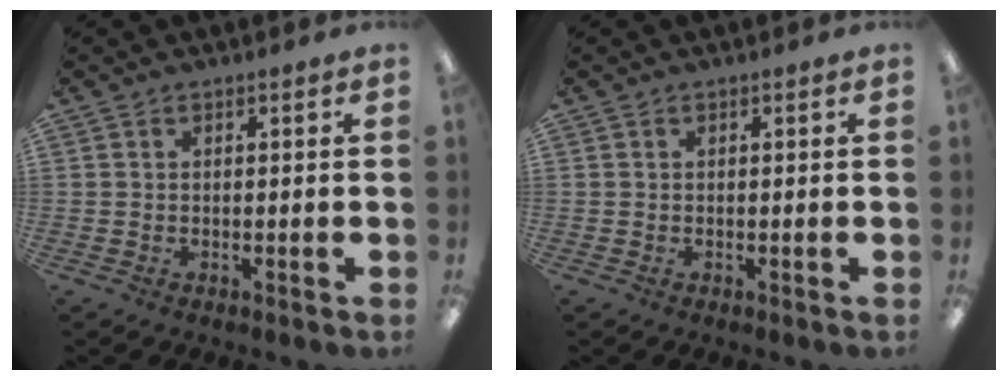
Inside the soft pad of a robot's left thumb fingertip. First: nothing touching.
{"total": 0.0}